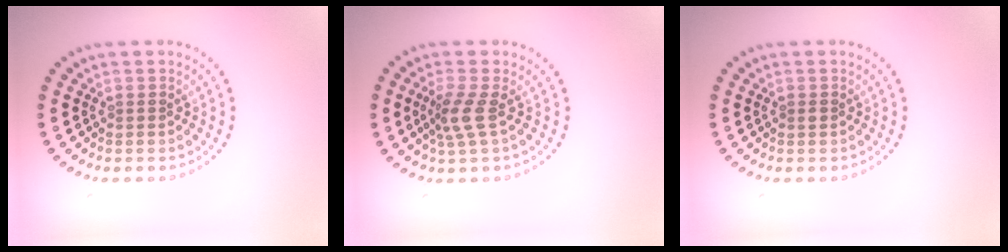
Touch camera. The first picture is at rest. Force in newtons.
{"total": 2.4, "press": 1.8, "slide": 1.6}
{"total": 0.5, "press": 0.5, "slide": 0.1}